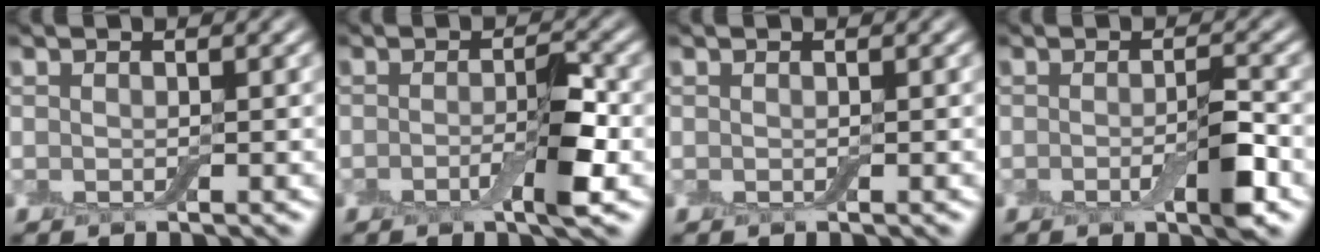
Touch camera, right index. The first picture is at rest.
{"total": 3.5, "force": [-1.1, 0.6, 3.3], "torque": [-0.052, 0.001, -0.023]}
{"total": 0.0}
{"total": 3.2, "force": [-0.9, 0.6, 3.0], "torque": [-0.048, -0.003, -0.017]}